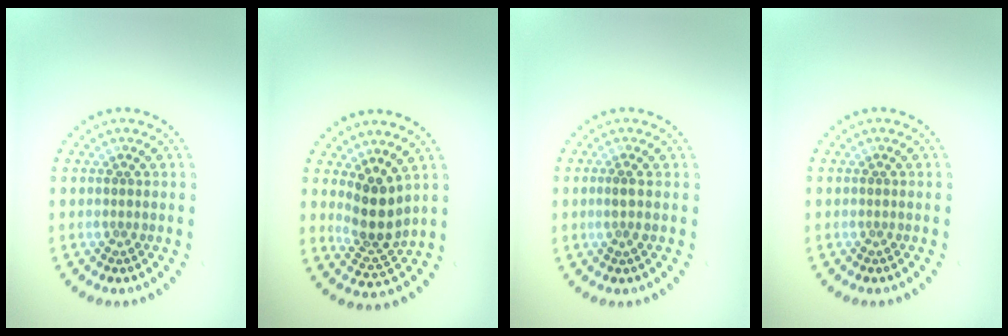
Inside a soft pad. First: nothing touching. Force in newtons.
{"total": 3.7, "press": 3.0, "slide": 2.2}
{"total": 0.9, "press": 0.6, "slide": 0.7}
{"total": 0.0}